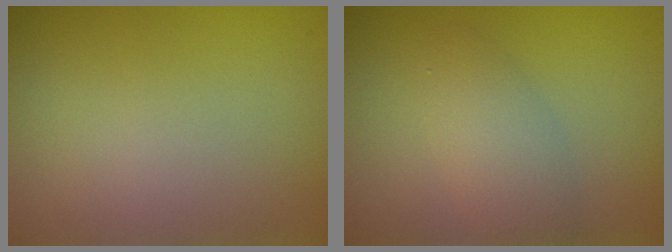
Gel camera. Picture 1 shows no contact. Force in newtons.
{"total": 2.9, "press": 2.9, "slide": 0.1}